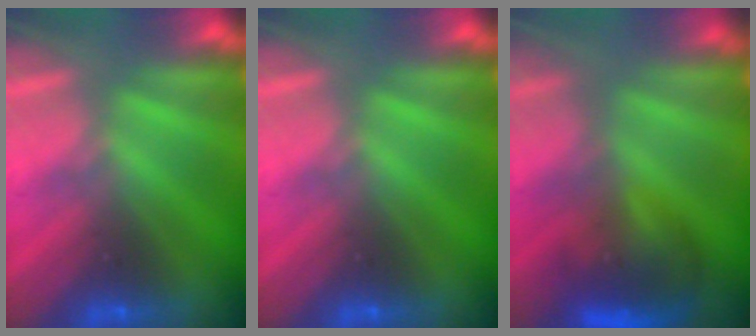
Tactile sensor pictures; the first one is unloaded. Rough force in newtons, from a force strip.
{"total": 0.0}
{"total": 6.0}